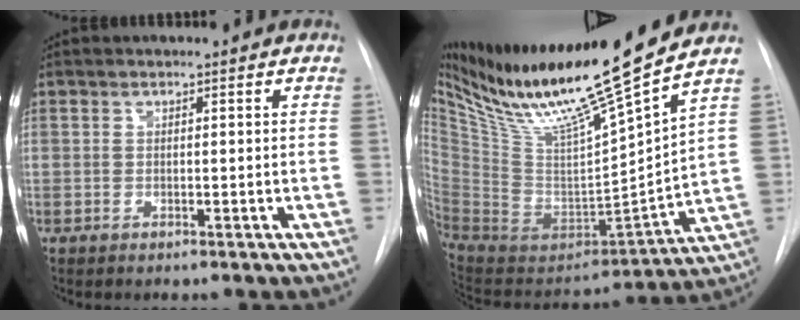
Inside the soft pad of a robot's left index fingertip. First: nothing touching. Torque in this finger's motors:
{"motor_torque": [1.07, -1.07, 0.09, 0.08]}